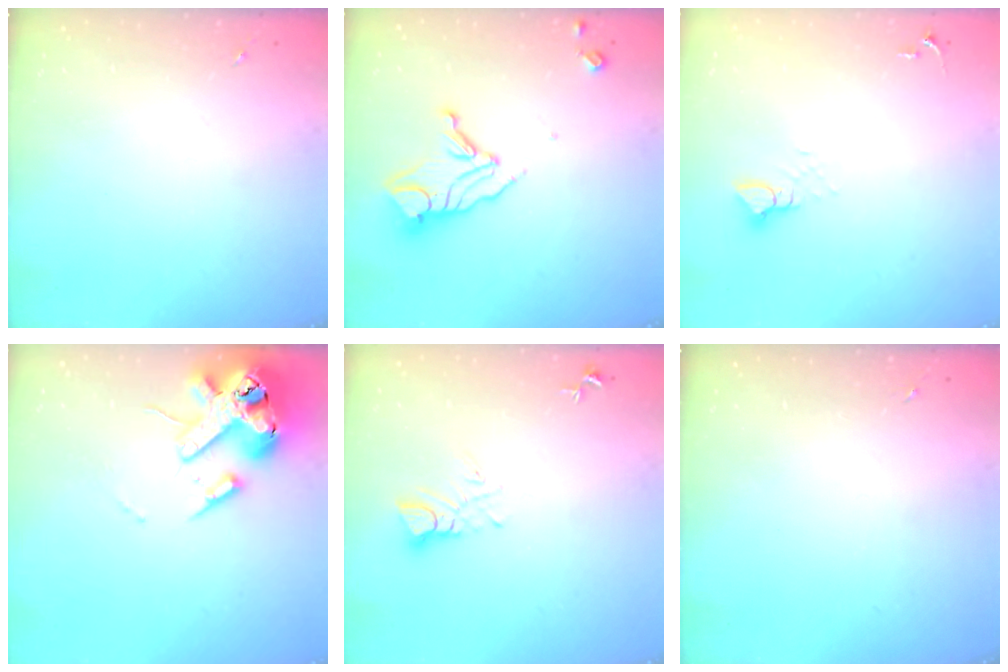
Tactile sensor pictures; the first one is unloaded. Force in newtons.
{"total": 12.2, "press": 12.1, "slide": 1.2}
{"total": 3.7, "press": 3.7, "slide": 0.1}
{"total": 18.6, "press": 18.4, "slide": 2.8}
{"total": 5.0, "press": 5.0, "slide": 0.3}
{"total": 0.0}